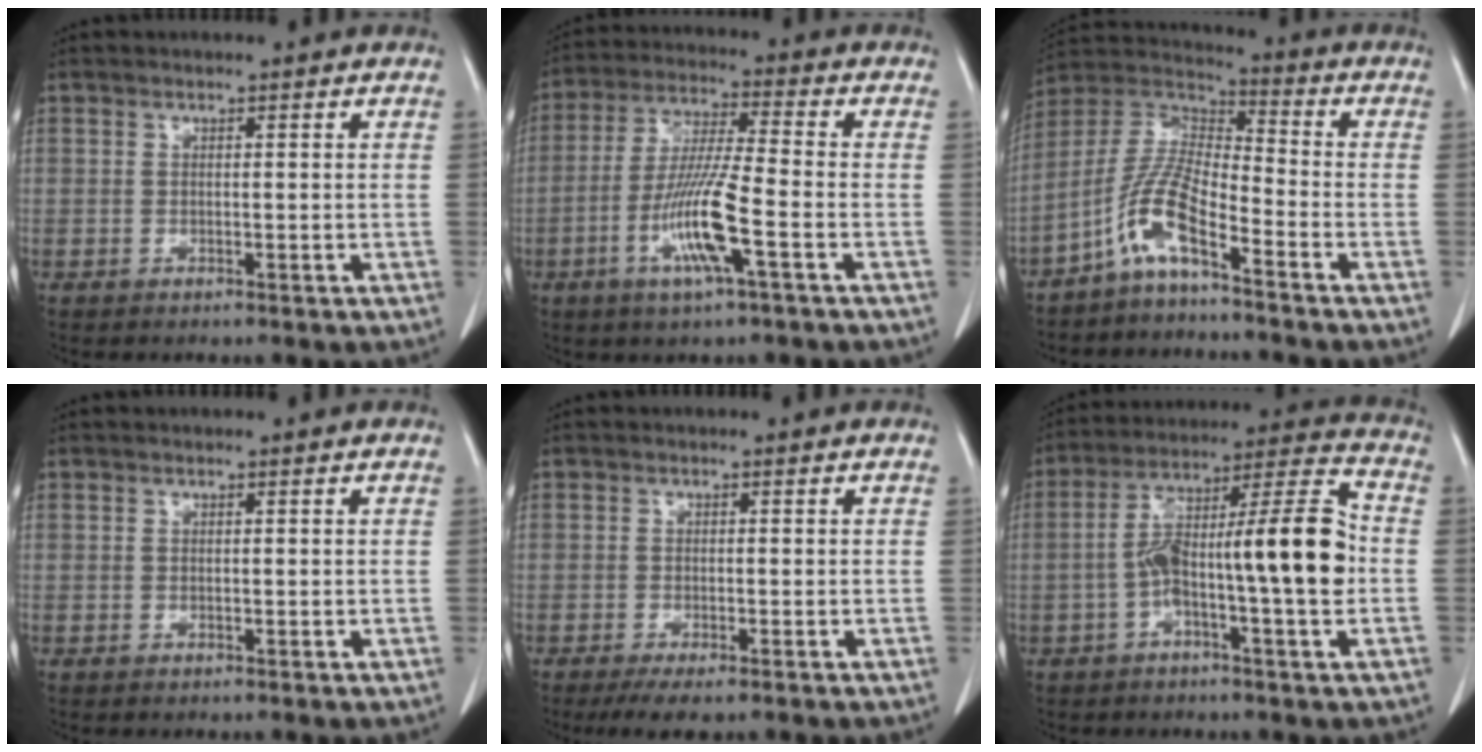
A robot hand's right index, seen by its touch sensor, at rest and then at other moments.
{"total": 11.2, "force": [-4.0, 0.3, 10.5], "torque": [-0.211, -0.010, -0.079]}
{"total": 8.9, "force": [-5.5, 1.4, 6.9], "torque": [-0.161, 0.011, -0.115]}
{"total": 0.0}
{"total": 4.0, "force": [-2.9, 1.1, 2.6], "torque": [-0.039, -0.007, -0.042]}
{"total": 16.2, "force": [-2.2, 1.7, 16.0], "torque": [-0.263, 0.032, -0.038]}